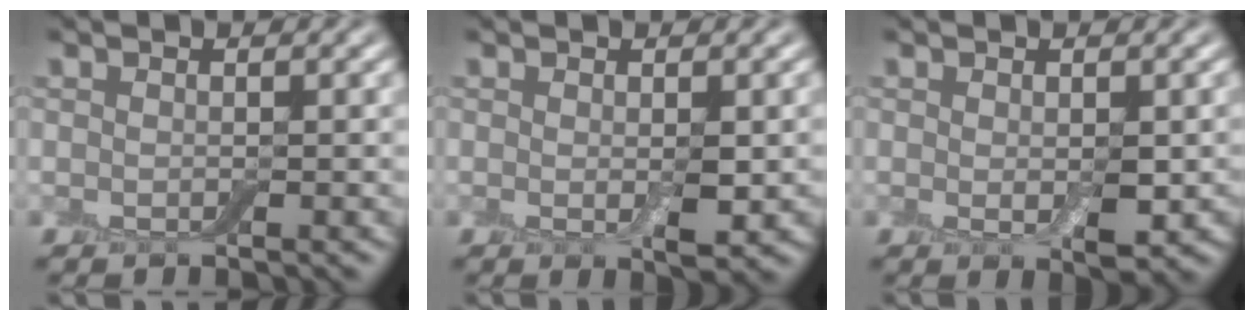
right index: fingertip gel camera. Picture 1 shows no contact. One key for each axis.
{"total": 2.4, "fx": -0.1, "fy": 0.6, "fz": 2.4, "tx": -0.039, "ty": -0.007, "tz": 0.000}
{"total": 2.9, "fx": -0.3, "fy": 1.2, "fz": 2.7, "tx": -0.045, "ty": -0.010, "tz": 0.001}